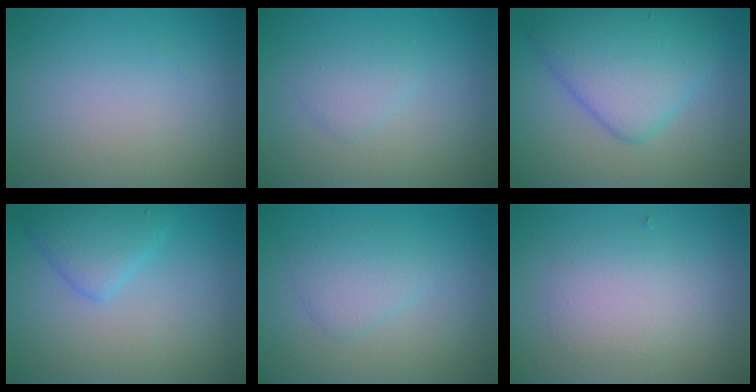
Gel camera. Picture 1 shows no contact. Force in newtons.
{"total": 1.4, "press": 1.4, "slide": 0.1}
{"total": 6.6, "press": 6.6, "slide": 0.2}
{"total": 2.8, "press": 2.8, "slide": 0.2}
{"total": 2.2, "press": 2.2, "slide": 0.0}
{"total": 3.0, "press": 3.0, "slide": 0.1}